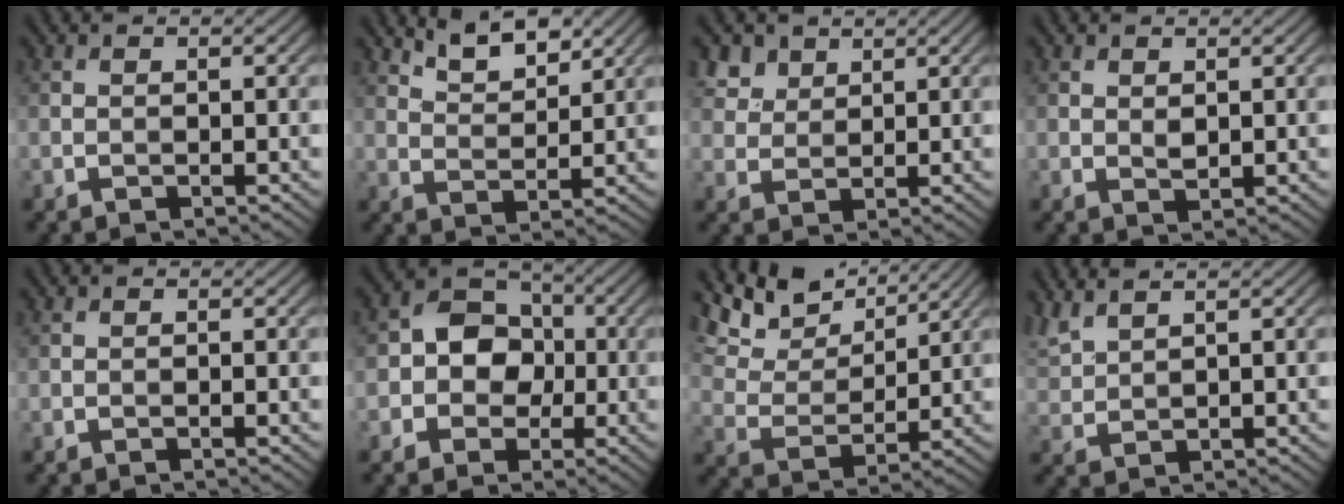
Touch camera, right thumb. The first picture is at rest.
{"total": 5.2, "force": [4.0, 1.9, 2.7], "torque": [-0.056, -0.006, 0.083]}
{"total": 4.0, "force": [2.7, 2.6, 1.5], "torque": [-0.050, -0.006, 0.067]}
{"total": 1.3, "force": [0.6, 0.8, 0.8], "torque": [-0.019, -0.003, 0.013]}
{"total": 0.0}
{"total": 6.7, "force": [-0.6, 5.8, 3.4], "torque": [-0.053, 0.003, -0.037]}
{"total": 10.7, "force": [8.1, 4.3, 5.6], "torque": [-0.144, -0.002, 0.141]}
{"total": 3.6, "force": [3.1, 0.7, 1.7], "torque": [-0.054, 0.010, 0.073]}